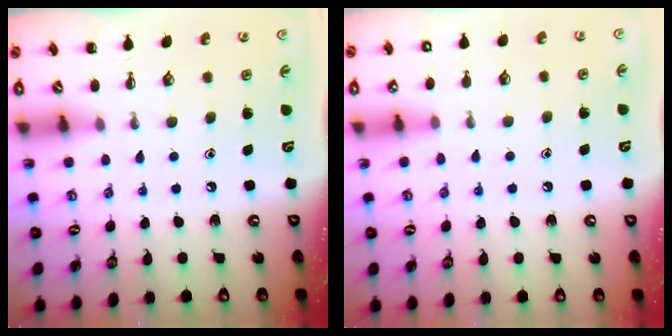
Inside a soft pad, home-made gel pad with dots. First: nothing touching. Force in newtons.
{"total": 7.9, "press": 7.6, "slide": 2.3}